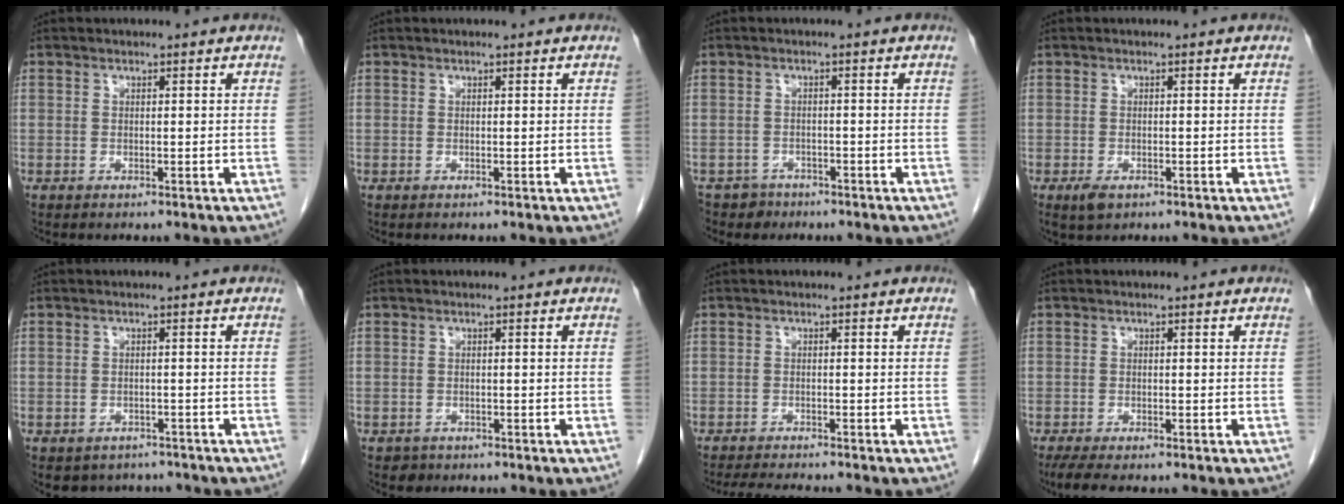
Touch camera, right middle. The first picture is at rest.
{"total": 0.0}
{"total": 3.9, "force": [-3.0, 2.5, -0.5], "torque": [0.011, 0.005, -0.051]}
{"total": 2.1, "force": [-1.1, 1.1, 1.4], "torque": [-0.030, -0.003, -0.013]}
{"total": 5.3, "force": [-4.5, 2.9, 0.4], "torque": [0.008, 0.007, -0.053]}
{"total": 1.3, "force": [-0.9, 1.0, 0.0], "torque": [-0.004, 0.003, -0.012]}
{"total": 5.4, "force": [-5.0, 0.2, 2.1], "torque": [-0.032, -0.015, -0.078]}
{"total": 4.5, "force": [-3.5, 1.1, 2.6], "torque": [-0.046, -0.013, -0.052]}